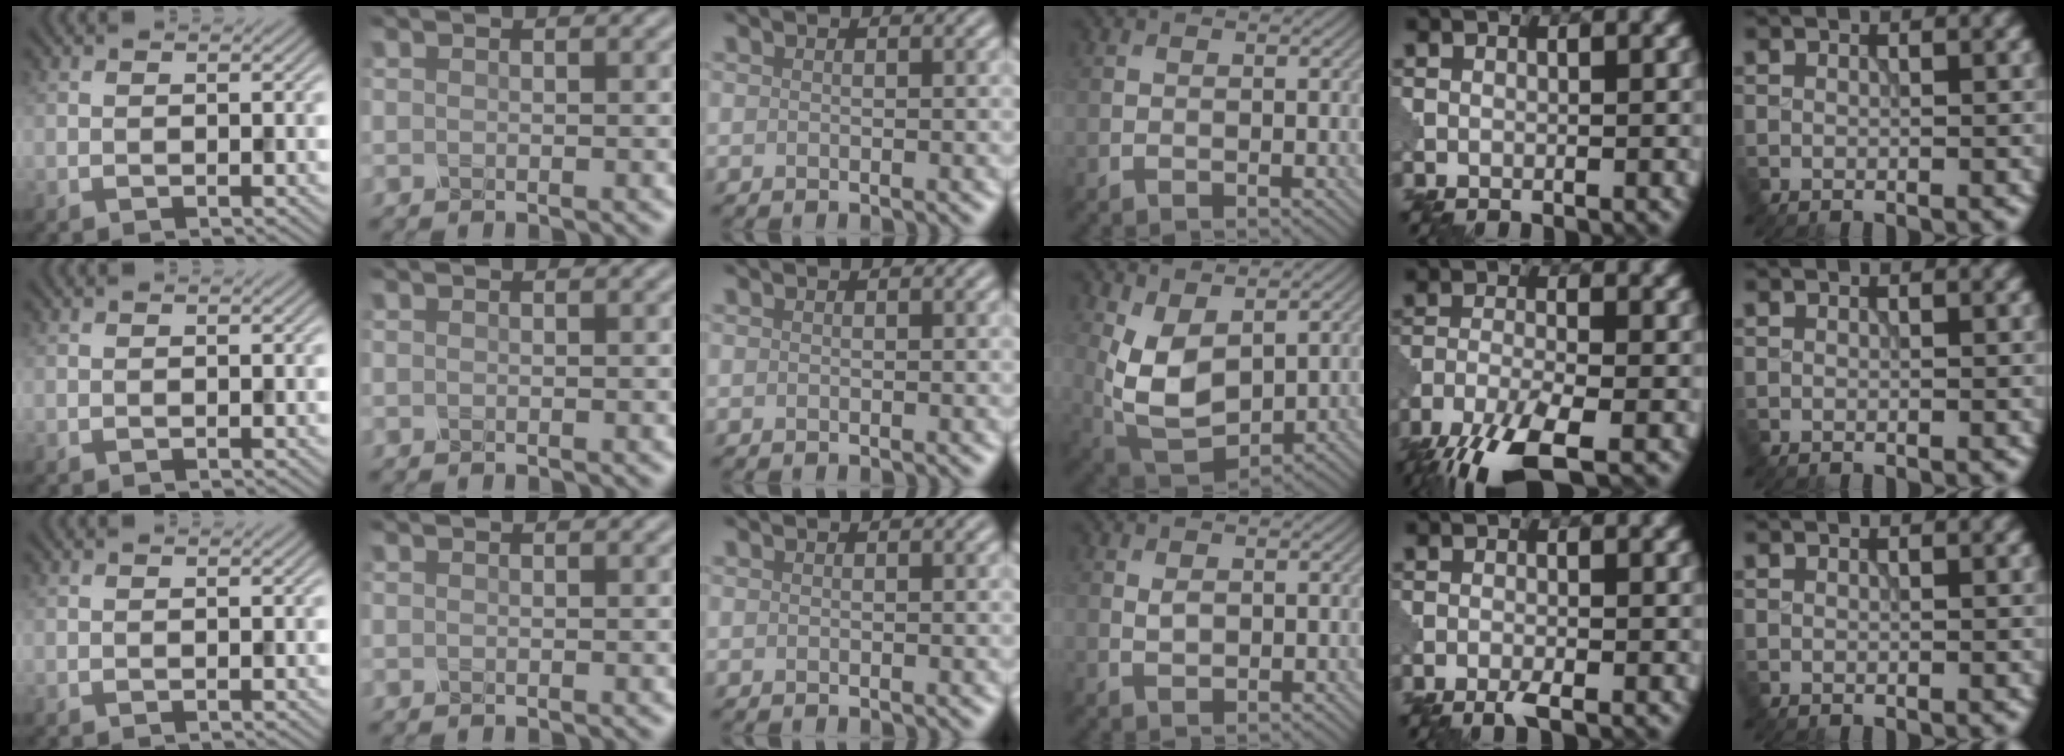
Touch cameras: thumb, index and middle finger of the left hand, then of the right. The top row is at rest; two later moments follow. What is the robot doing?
{"motion": "squeeze", "object": "clothespin"}